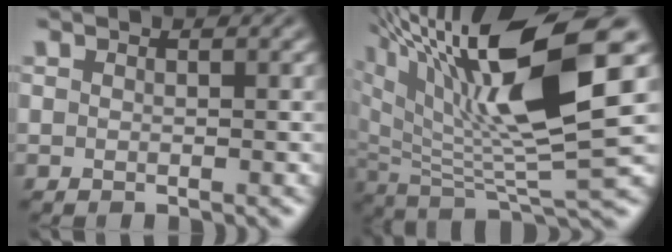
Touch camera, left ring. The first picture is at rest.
{"total": 14.2, "force": [6.3, 3.5, 12.2], "torque": [-0.212, 0.007, 0.114]}